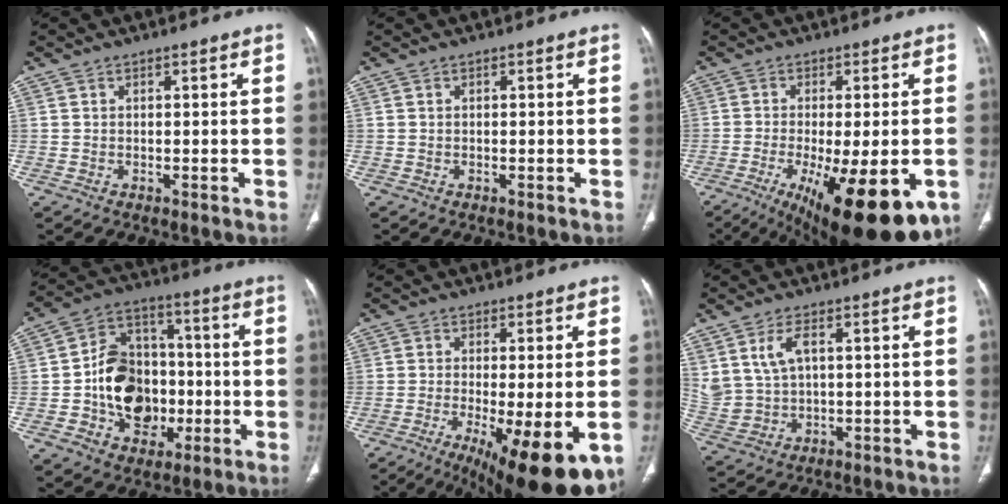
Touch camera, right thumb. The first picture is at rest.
{"total": 0.0}
{"total": 20.4, "force": [-8.2, 6.7, 17.4], "torque": [-0.232, -0.023, -0.106]}
{"total": 17.2, "force": [-2.9, 13.3, 10.6], "torque": [-0.124, 0.035, -0.043]}
{"total": 16.7, "force": [-7.0, 4.5, 14.5], "torque": [-0.189, -0.022, -0.096]}
{"total": 7.0, "force": [2.5, 4.1, 5.2], "torque": [-0.108, -0.006, 0.064]}